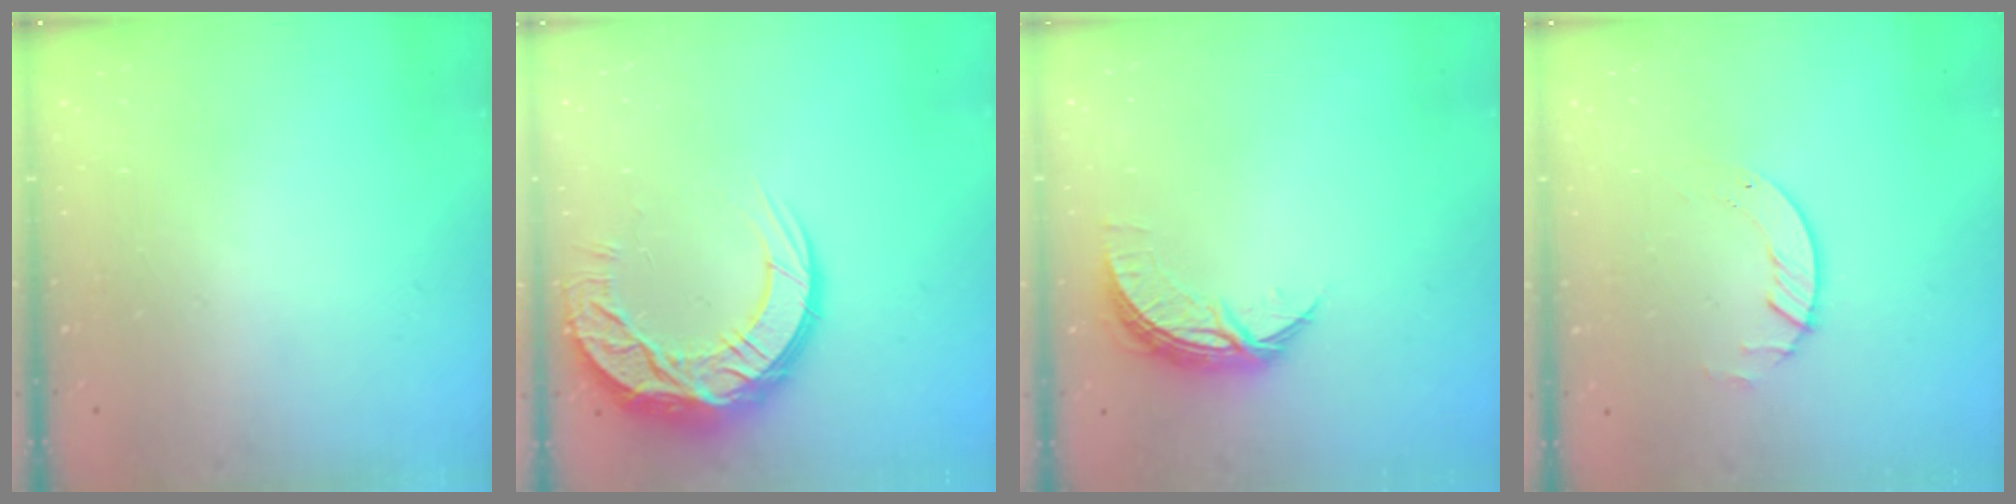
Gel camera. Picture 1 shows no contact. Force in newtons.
{"total": 14.8, "press": 14.8, "slide": 1.0}
{"total": 7.6, "press": 7.6, "slide": 0.1}
{"total": 2.6, "press": 2.6, "slide": 0.3}